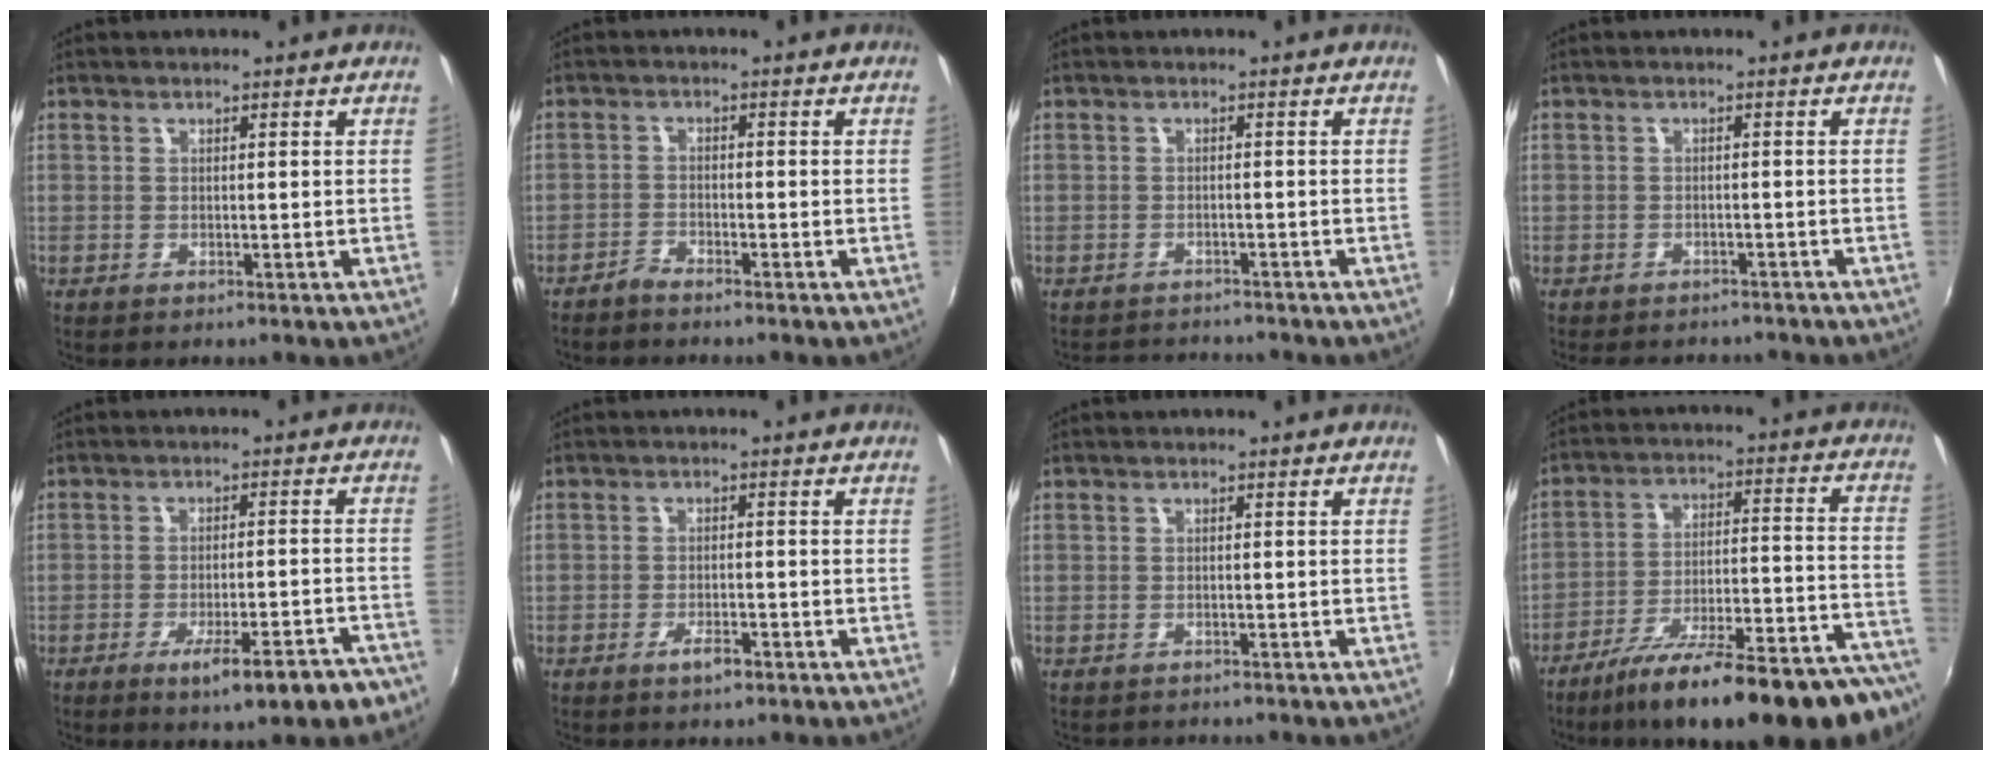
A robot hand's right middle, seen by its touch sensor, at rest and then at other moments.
{"total": 2.3, "force": [-2.2, 0.3, 0.6], "torque": [-0.022, -0.002, -0.046]}
{"total": 4.3, "force": [-4.1, 1.4, 0.3], "torque": [-0.018, 0.007, -0.066]}
{"total": 7.3, "force": [-6.4, 2.5, 2.4], "torque": [-0.057, -0.014, -0.090]}
{"total": 10.3, "force": [-7.0, 1.7, 7.3], "torque": [-0.116, -0.015, -0.093]}
{"total": 2.8, "force": [-1.8, 0.9, 1.9], "torque": [-0.041, -0.003, -0.033]}
{"total": 1.2, "force": [-1.0, 0.5, 0.1], "torque": [-0.008, -0.003, -0.014]}
{"total": 29.2, "force": [-24.0, 4.7, 16.0], "torque": [-0.214, -0.050, -0.340]}